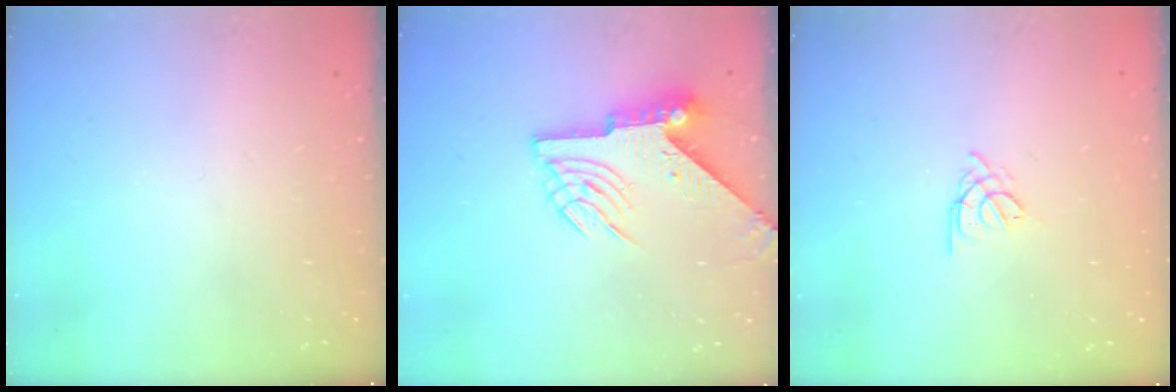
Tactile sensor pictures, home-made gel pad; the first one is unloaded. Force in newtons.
{"total": 7.8, "press": 7.7, "slide": 1.3}
{"total": 3.4, "press": 3.3, "slide": 0.6}